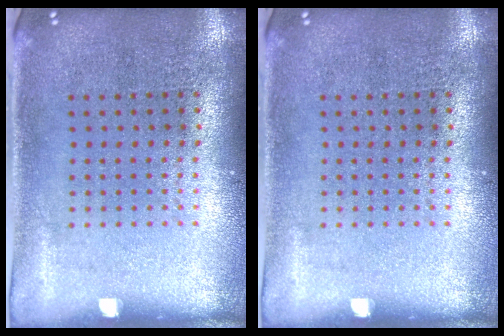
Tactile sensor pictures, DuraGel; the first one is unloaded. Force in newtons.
{"total": 0.0}